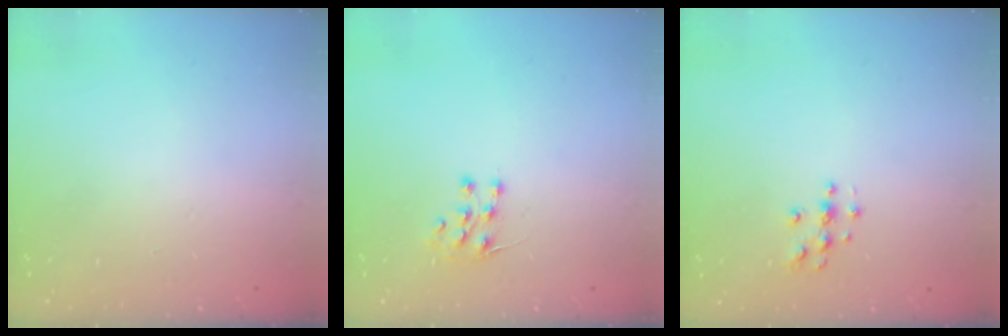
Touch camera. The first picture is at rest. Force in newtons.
{"total": 6.7, "press": 6.5, "slide": 1.4}
{"total": 3.8, "press": 3.8, "slide": 0.4}